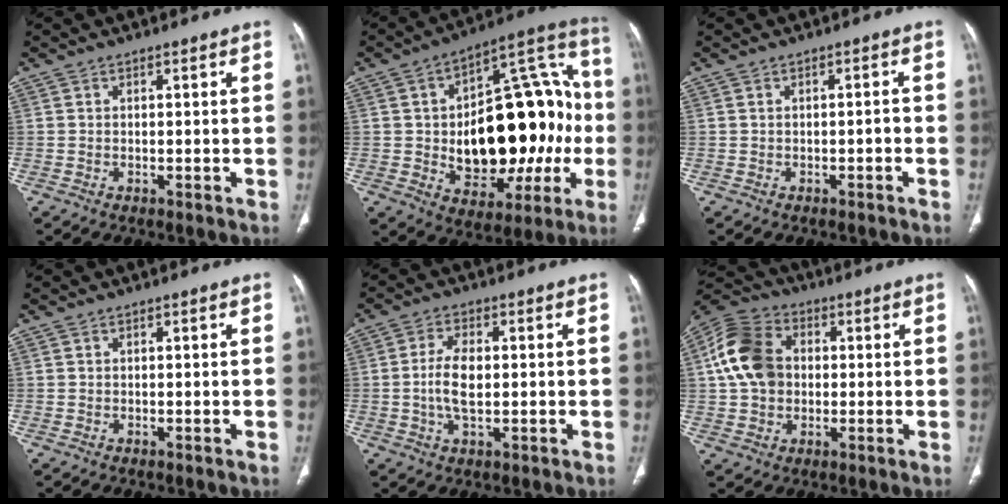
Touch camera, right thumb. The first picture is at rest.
{"total": 30.2, "force": [-2.3, 16.8, 25.0], "torque": [-0.322, 0.038, -0.013]}
{"total": 1.0, "force": [-0.5, 0.4, 0.8], "torque": [-0.012, 0.006, -0.008]}
{"total": 0.0}
{"total": 6.7, "force": [-0.1, 3.3, 5.7], "torque": [-0.118, 0.003, -0.004]}
{"total": 12.8, "force": [1.1, 9.9, 8.1], "torque": [-0.142, 0.022, 0.012]}